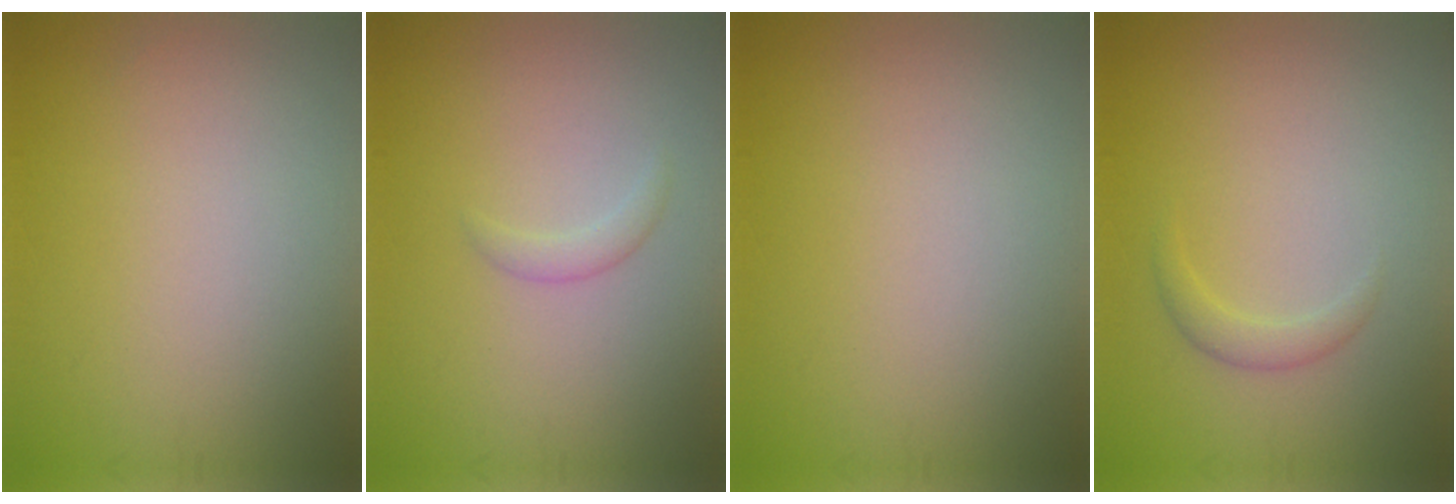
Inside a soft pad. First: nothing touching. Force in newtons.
{"total": 1.1, "press": 1.1, "slide": 0.1}
{"total": 0.0}
{"total": 1.4, "press": 1.4, "slide": 0.1}